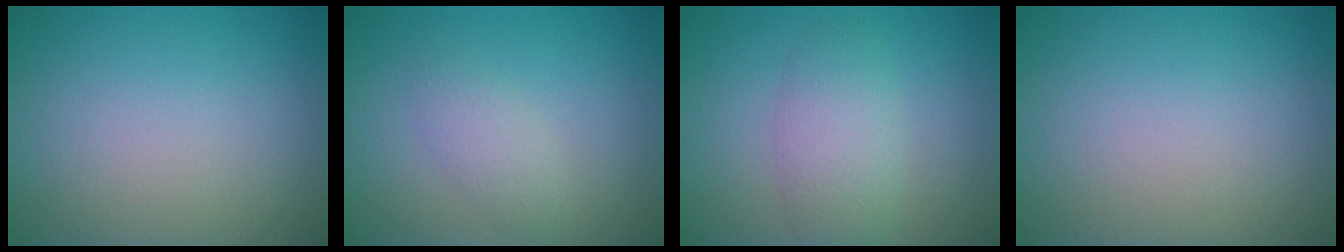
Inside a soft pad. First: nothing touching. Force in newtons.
{"total": 1.9, "press": 1.9, "slide": 0.1}
{"total": 3.6, "press": 3.6, "slide": 0.3}
{"total": 0.0}